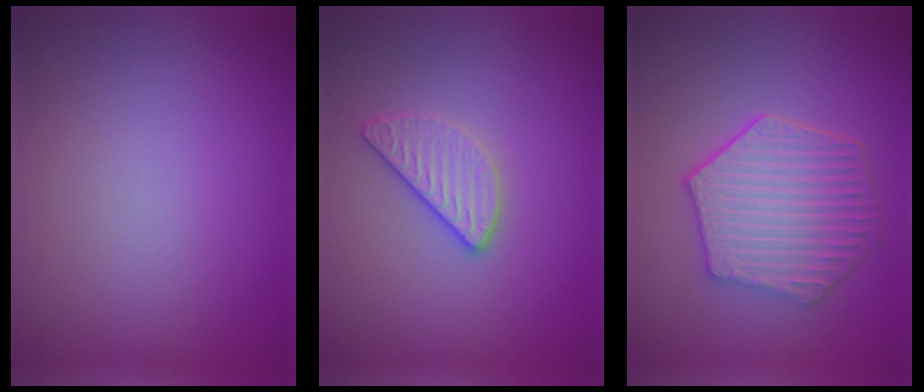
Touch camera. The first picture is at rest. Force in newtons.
{"total": 2.6, "press": 2.5, "slide": 0.7}
{"total": 6.4, "press": 4.8, "slide": 4.2}